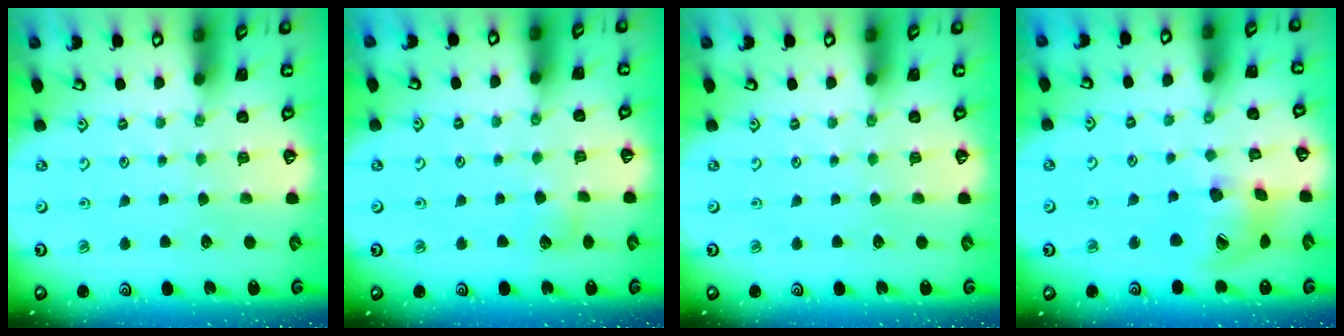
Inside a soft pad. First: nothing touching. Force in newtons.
{"total": 3.9, "press": 3.8, "slide": 0.5}
{"total": 0.0}
{"total": 15.6, "press": 15.4, "slide": 2.3}